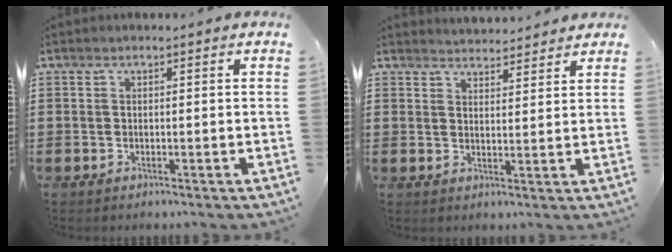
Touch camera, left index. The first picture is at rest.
{"total": 3.1, "force": [3.1, 0.3, 0.1], "torque": [-0.011, -0.012, 0.057]}